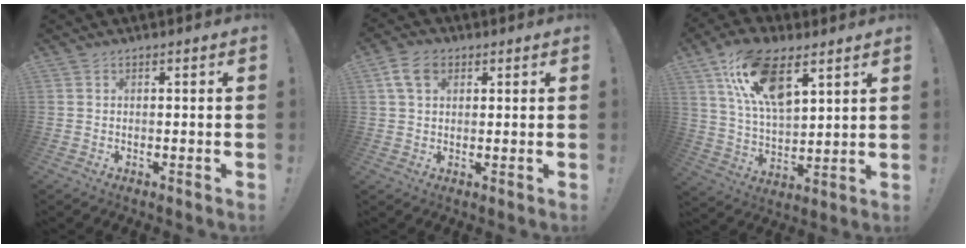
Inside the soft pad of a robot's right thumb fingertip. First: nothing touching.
{"total": 7.6, "force": [2.9, 5.1, 4.7], "torque": [-0.086, 0.007, 0.060]}
{"total": 16.7, "force": [9.1, 7.6, 11.8], "torque": [-0.223, -0.032, 0.162]}